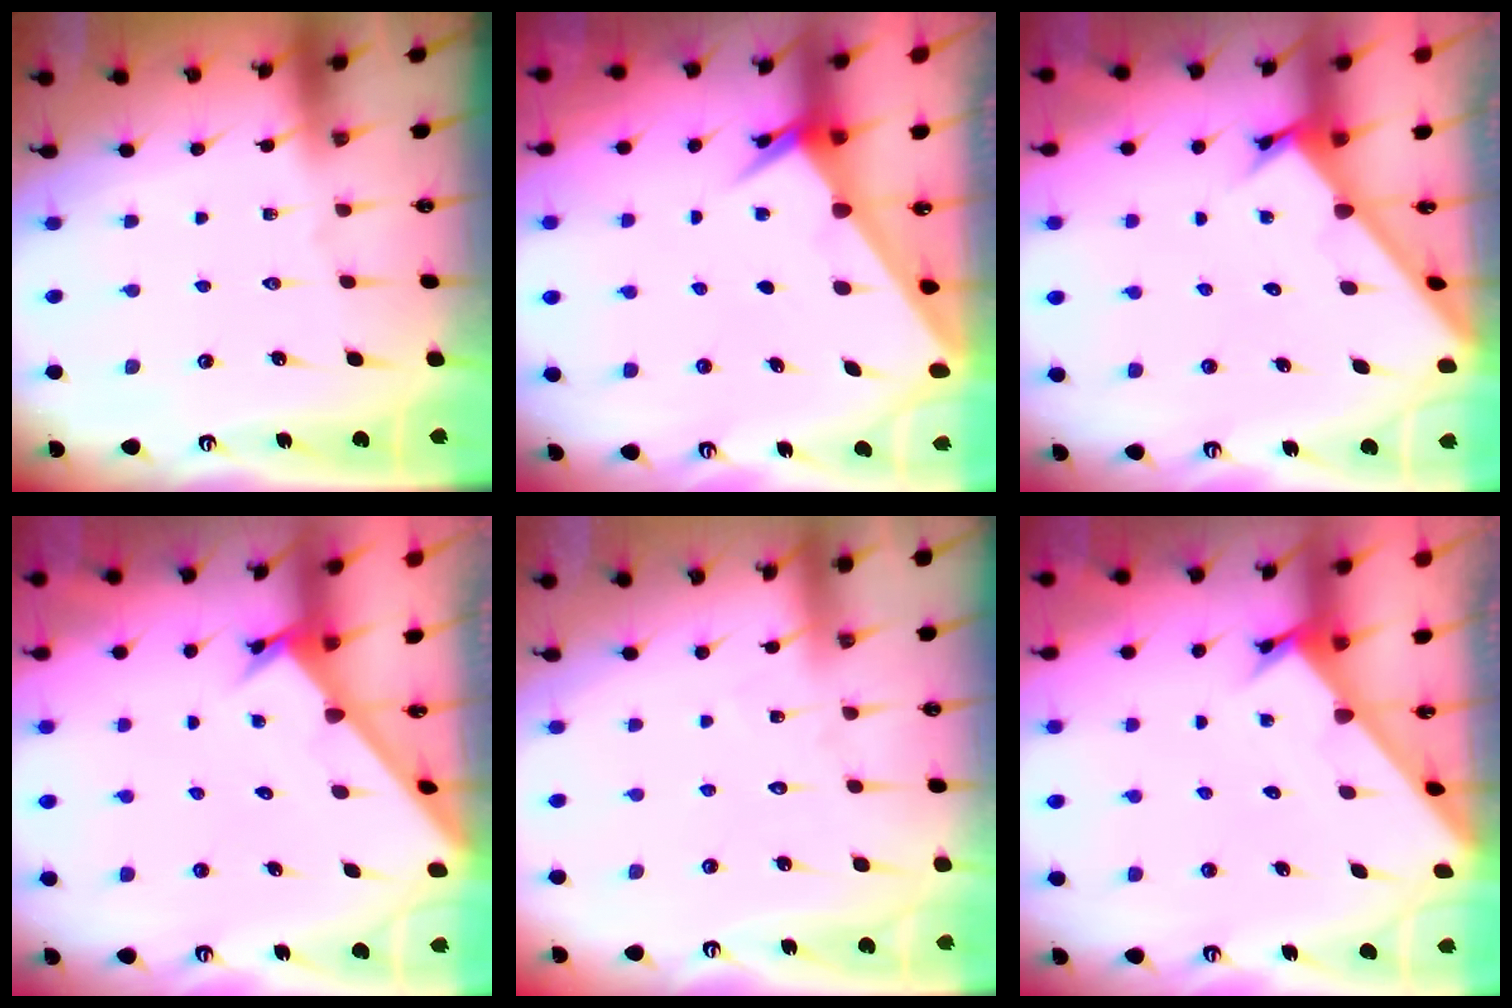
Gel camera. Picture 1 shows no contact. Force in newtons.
{"total": 2.5, "press": 2.5, "slide": 0.2}
{"total": 2.4, "press": 2.4, "slide": 0.2}
{"total": 2.6, "press": 2.6, "slide": 0.3}
{"total": 4.7, "press": 4.7, "slide": 0.4}
{"total": 2.3, "press": 2.3, "slide": 0.1}